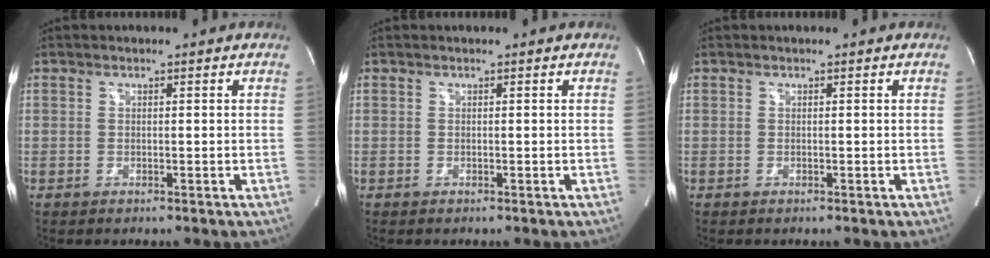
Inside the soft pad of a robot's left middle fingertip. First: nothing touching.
{"total": 0.0}
{"total": 0.0}